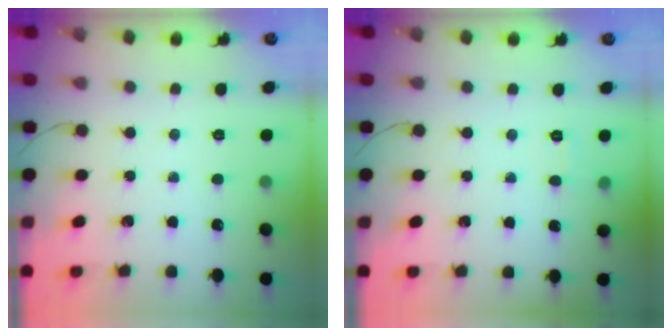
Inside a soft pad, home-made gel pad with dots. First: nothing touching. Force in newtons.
{"total": 4.5, "press": 4.4, "slide": 1.1}